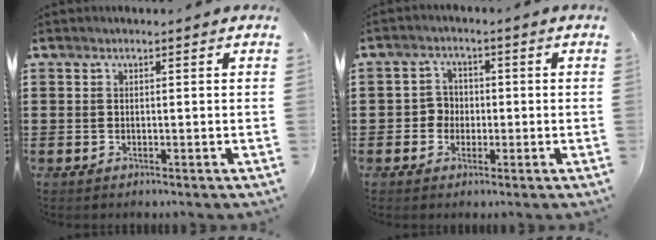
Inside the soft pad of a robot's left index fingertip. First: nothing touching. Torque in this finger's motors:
{"motor_torque": [0.07, 0.08, 0.03, 0.00]}